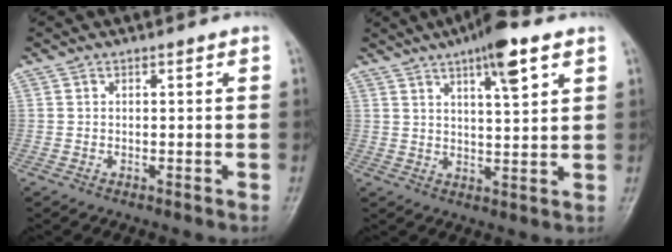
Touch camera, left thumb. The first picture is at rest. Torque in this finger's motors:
{"motor_torque": [1.86, 1.09, 1.69, -0.86, 0.12]}